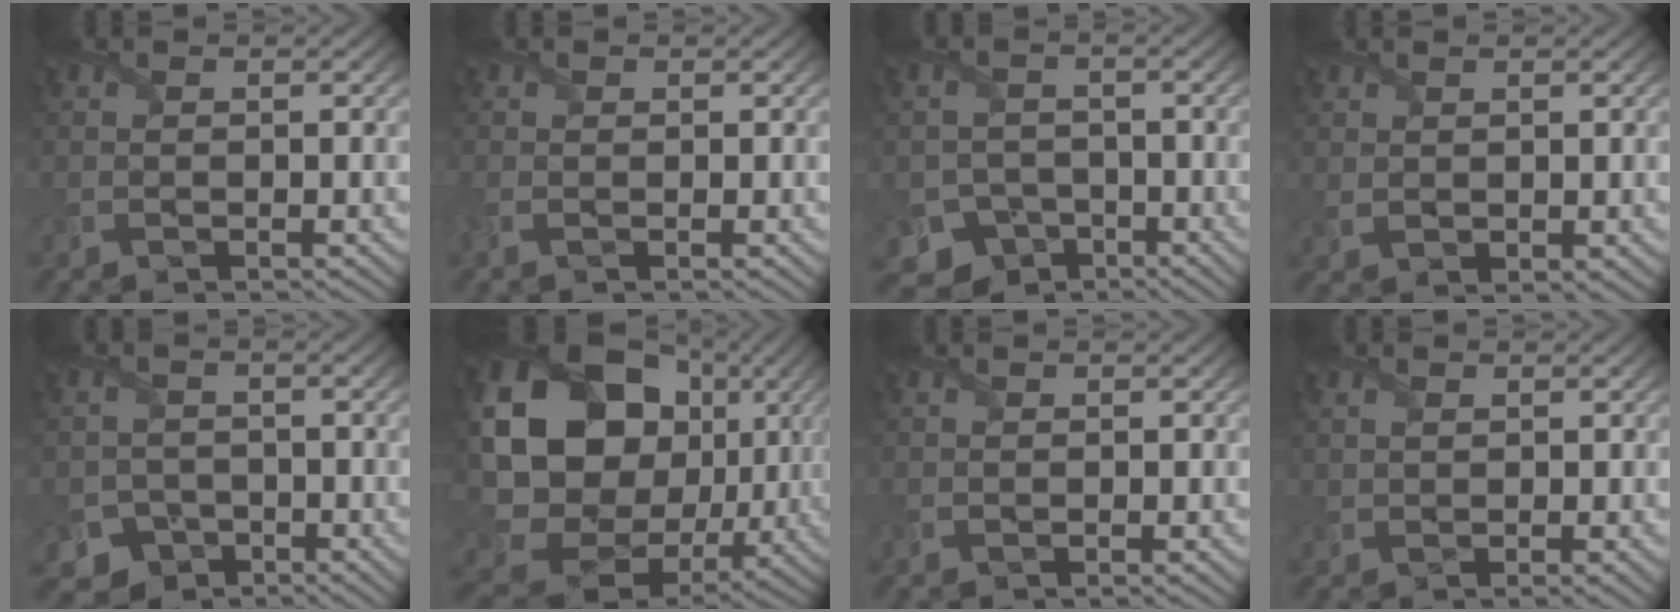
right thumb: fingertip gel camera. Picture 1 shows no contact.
{"total": 0.9, "force": [-0.3, 0.3, 0.8], "torque": [-0.026, -0.003, -0.012]}
{"total": 6.1, "force": [-4.1, 4.4, 1.2], "torque": [-0.015, -0.014, -0.071]}
{"total": 1.7, "force": [0.8, 1.0, 1.2], "torque": [-0.030, -0.005, 0.022]}
{"total": 4.1, "force": [-2.9, 2.9, 0.5], "torque": [-0.003, -0.002, -0.053]}
{"total": 24.1, "force": [3.2, 19.7, 13.5], "torque": [-0.336, -0.035, 0.074]}
{"total": 0.0}
{"total": 1.5, "force": [0.7, 0.6, 1.1], "torque": [-0.027, 0.000, 0.016]}